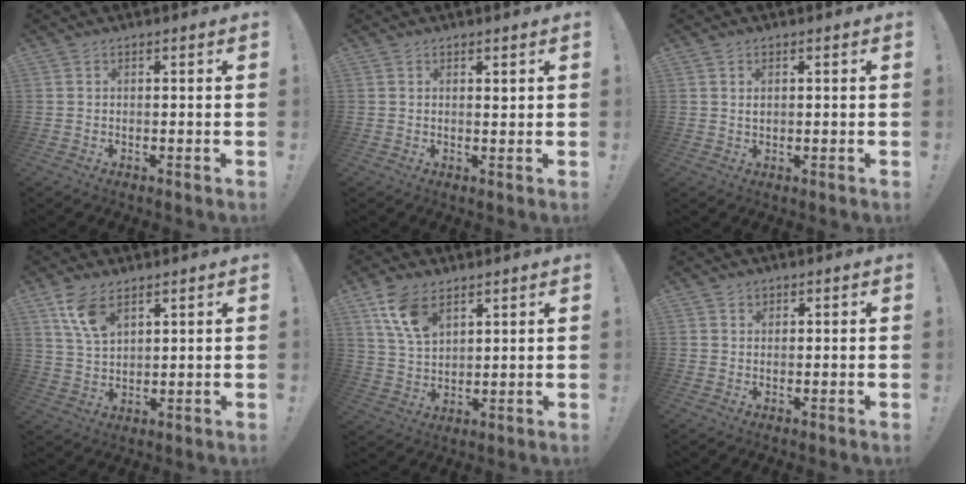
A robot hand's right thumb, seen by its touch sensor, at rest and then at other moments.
{"total": 0.9, "force": [0.7, 0.4, 0.3], "torque": [0.007, -0.006, 0.011]}
{"total": 1.1, "force": [0.5, 0.8, 0.6], "torque": [-0.010, 0.000, 0.008]}
{"total": 9.0, "force": [5.6, 4.3, 5.6], "torque": [-0.097, -0.022, 0.105]}
{"total": 10.5, "force": [6.4, 5.7, 6.1], "torque": [-0.111, -0.023, 0.125]}
{"total": 1.3, "force": [1.0, 0.9, 0.1], "torque": [0.005, -0.006, 0.016]}